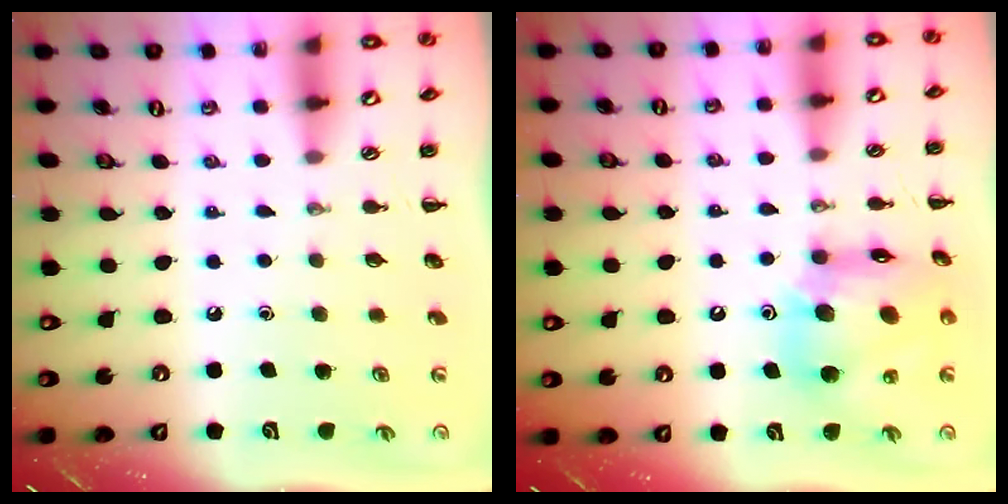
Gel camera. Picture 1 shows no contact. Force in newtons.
{"total": 15.7, "press": 15.3, "slide": 3.4}